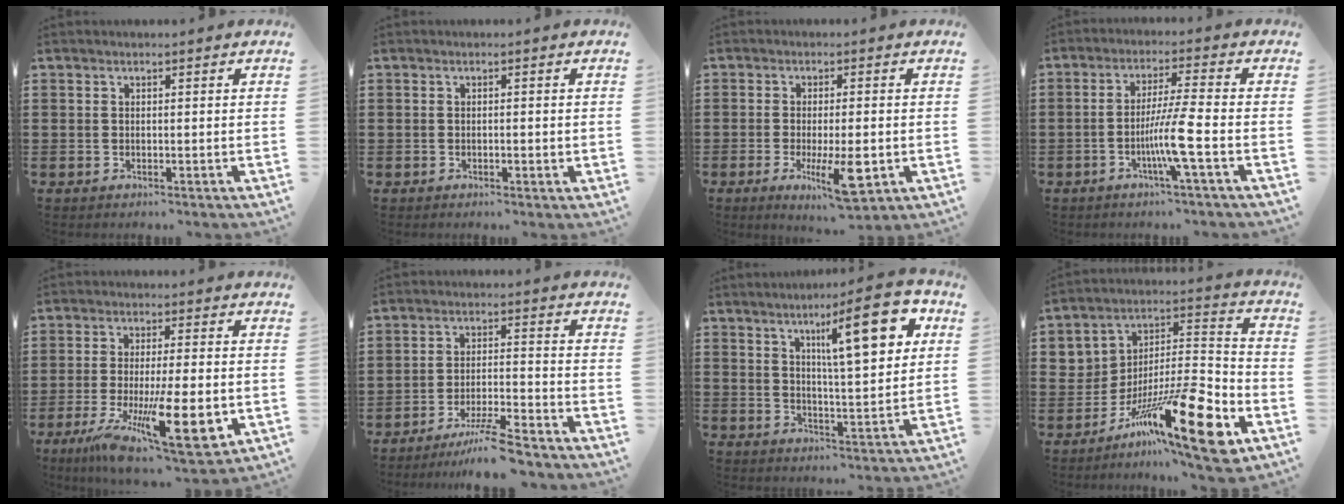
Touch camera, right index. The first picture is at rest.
{"total": 0.8, "force": [-0.2, 0.2, 0.7], "torque": [-0.015, -0.002, -0.003]}
{"total": 8.1, "force": [-2.2, 2.0, 7.6], "torque": [-0.146, -0.020, -0.034]}
{"total": 7.2, "force": [-2.7, -0.6, 6.6], "torque": [-0.125, -0.014, -0.053]}
{"total": 15.6, "force": [-4.7, 3.9, 14.4], "torque": [-0.260, -0.014, -0.068]}
{"total": 6.9, "force": [-6.0, -0.2, 3.5], "torque": [-0.071, -0.011, -0.115]}
{"total": 13.7, "force": [6.0, 2.9, 11.9], "torque": [-0.187, -0.017, 0.089]}
{"total": 18.8, "force": [-9.8, 5.4, 15.2], "torque": [-0.253, 0.036, -0.152]}